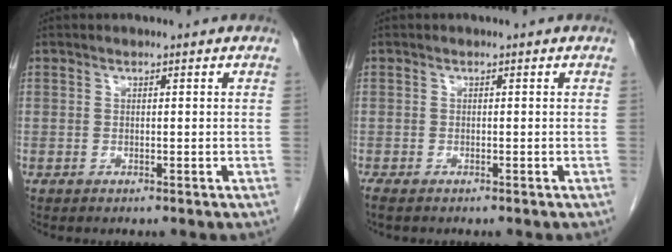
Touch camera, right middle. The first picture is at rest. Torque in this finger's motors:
{"motor_torque": [0.24, -0.16, 0.06, 0.03]}